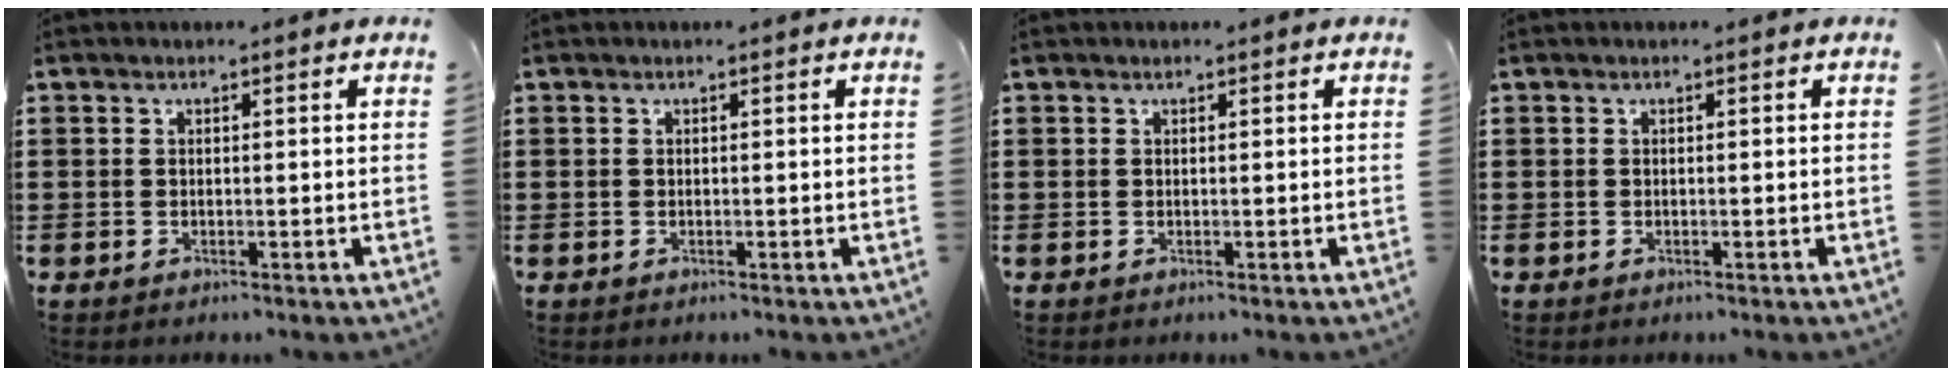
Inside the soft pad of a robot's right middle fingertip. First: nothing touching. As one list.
[{"total": 0.0}, {"total": 0.0}, {"total": 0.0}]